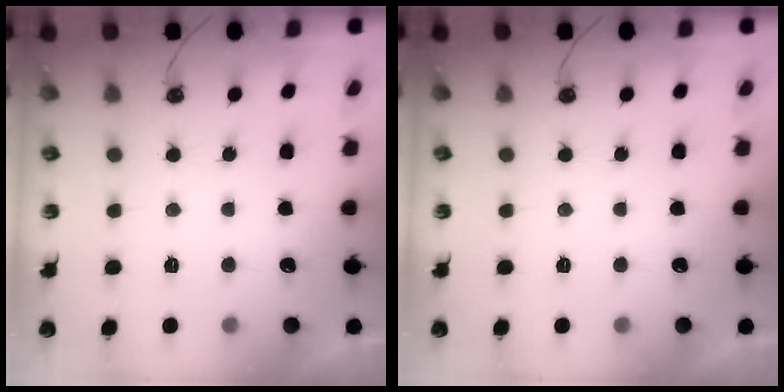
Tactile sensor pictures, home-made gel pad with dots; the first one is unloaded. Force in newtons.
{"total": 0.0}